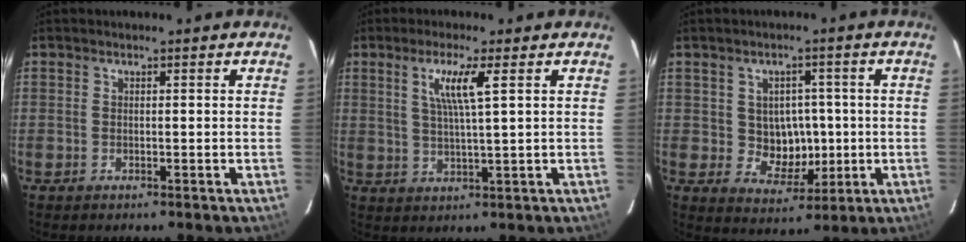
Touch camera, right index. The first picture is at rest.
{"total": 5.8, "force": [2.3, -0.3, 5.3], "torque": [-0.101, -0.002, 0.043]}
{"total": 7.0, "force": [-0.1, 6.2, 3.2], "torque": [-0.059, 0.008, 0.012]}